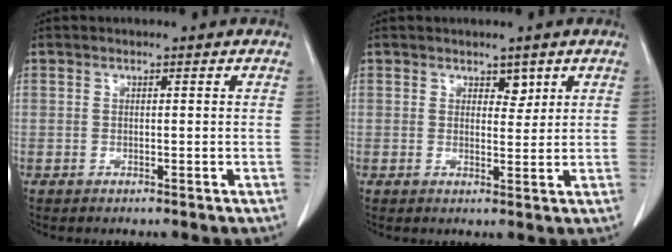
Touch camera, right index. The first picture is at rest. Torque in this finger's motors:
{"motor_torque": [-0.06, 0.16, -0.02, -0.01]}